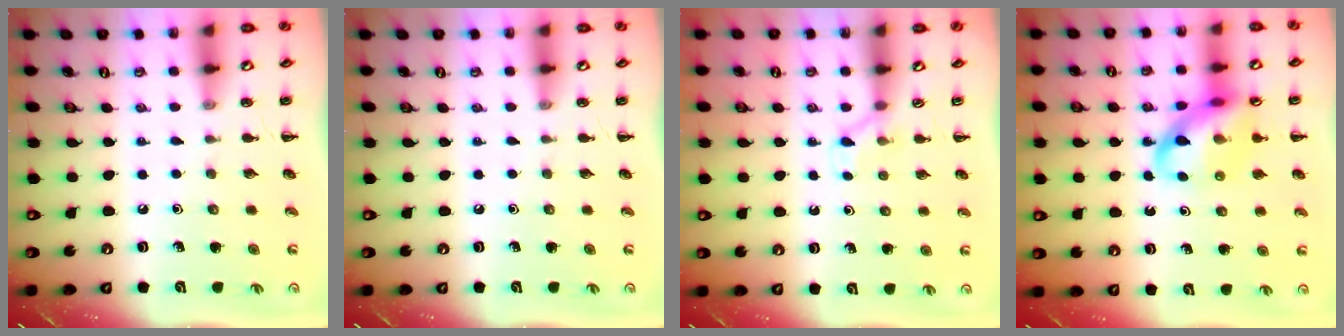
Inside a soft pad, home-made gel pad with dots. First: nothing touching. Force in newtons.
{"total": 0.0}
{"total": 3.8, "press": 3.6, "slide": 1.3}
{"total": 14.4, "press": 14.2, "slide": 2.5}